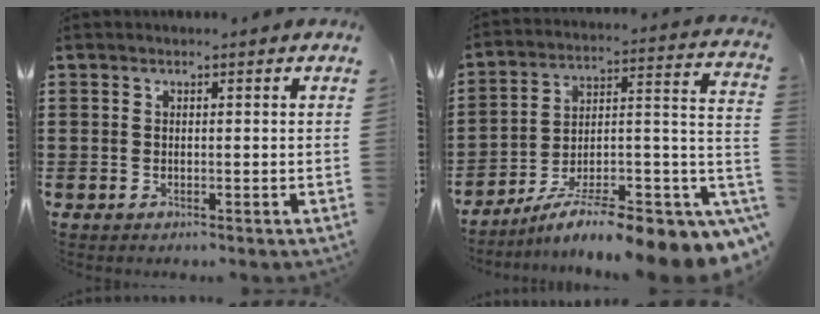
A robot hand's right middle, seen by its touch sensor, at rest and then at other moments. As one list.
[{"total": 9.3, "force": [-6.6, 1.3, 6.5], "torque": [-0.106, -0.011, -0.116]}]